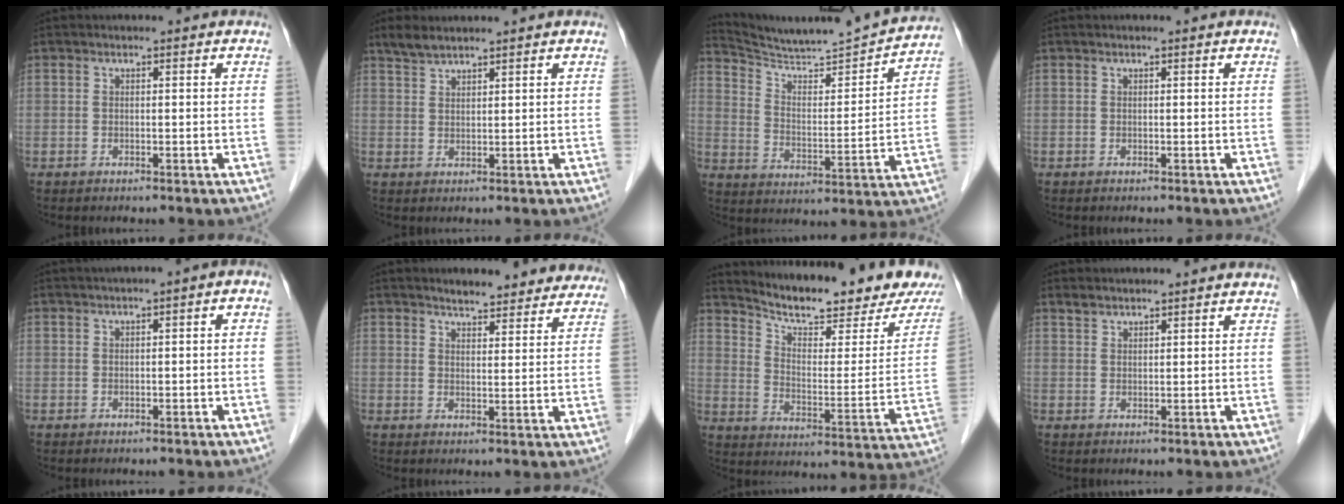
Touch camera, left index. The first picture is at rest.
{"total": 2.7, "force": [2.5, 0.3, 0.9], "torque": [-0.023, 0.011, 0.053]}
{"total": 18.1, "force": [17.3, 0.2, 5.2], "torque": [-0.092, -0.037, 0.258]}
{"total": 0.0}
{"total": 2.1, "force": [0.3, 0.5, 2.1], "torque": [-0.028, 0.016, 0.005]}
{"total": 10.4, "force": [9.6, 2.5, 3.3], "torque": [-0.021, 0.004, 0.107]}
{"total": 21.2, "force": [18.3, 3.8, 10.1], "torque": [-0.152, -0.036, 0.246]}
{"total": 1.5, "force": [1.5, 0.2, 0.1], "torque": [-0.007, 0.007, 0.035]}